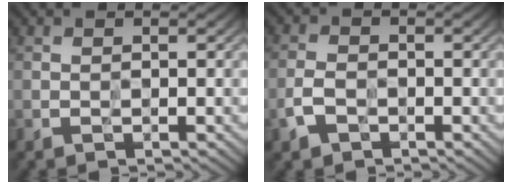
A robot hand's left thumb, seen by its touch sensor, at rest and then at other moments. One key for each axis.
{"total": 3.5, "fx": -2.2, "fy": 2.1, "fz": 1.7, "tx": -0.035, "ty": -0.007, "tz": -0.047}